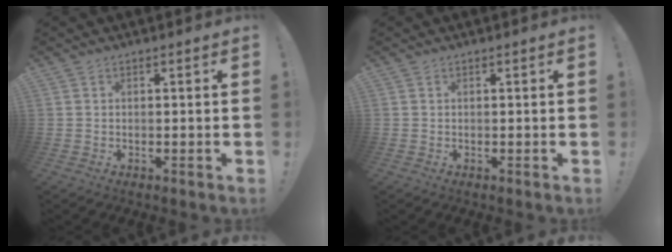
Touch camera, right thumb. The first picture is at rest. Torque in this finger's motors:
{"motor_torque": [-0.13, 0.13, -0.02, 0.02, 0.06]}